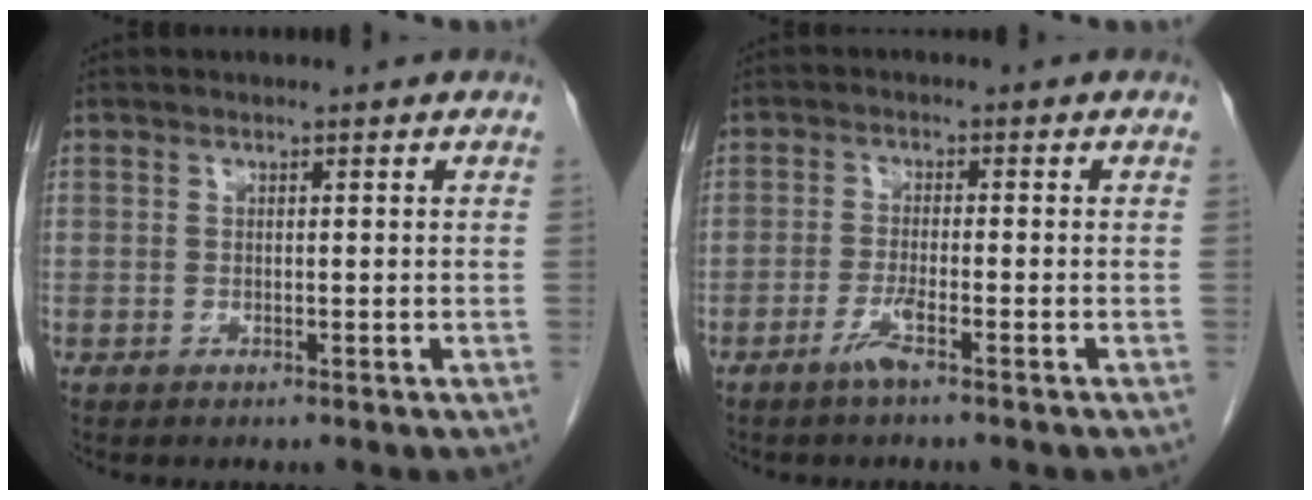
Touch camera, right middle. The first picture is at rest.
{"total": 2.8, "force": [-1.9, -0.2, 2.1], "torque": [-0.046, -0.004, -0.039]}